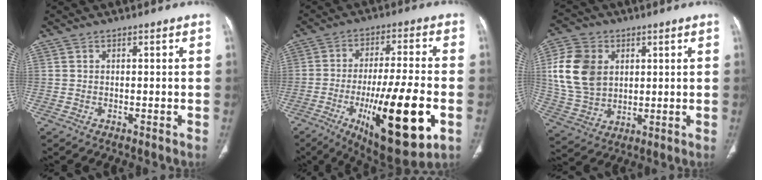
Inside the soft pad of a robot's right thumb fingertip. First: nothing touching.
{"total": 21.9, "force": [-7.0, 5.8, 19.9], "torque": [-0.319, 0.001, -0.095]}
{"total": 14.0, "force": [3.1, 10.6, 8.6], "torque": [-0.151, -0.004, 0.065]}